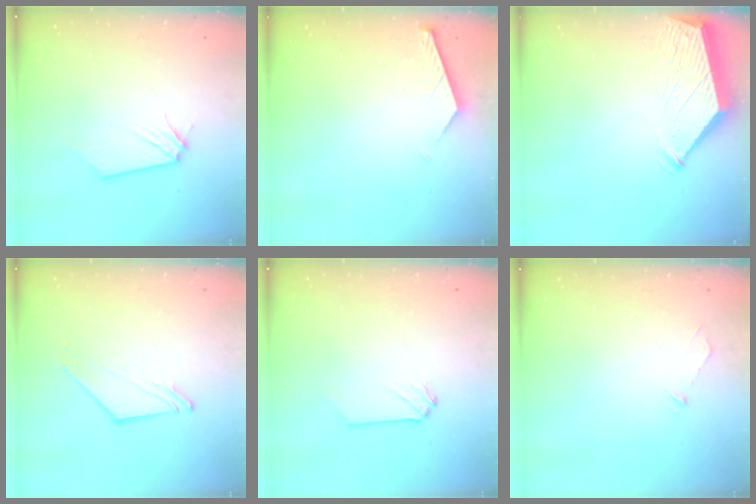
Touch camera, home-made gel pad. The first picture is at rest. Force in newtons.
{"total": 4.0, "press": 4.0, "slide": 0.4}
{"total": 3.0, "press": 3.0, "slide": 0.4}
{"total": 3.5, "press": 3.5, "slide": 0.2}
{"total": 0.0}
{"total": 3.0, "press": 3.0, "slide": 0.3}